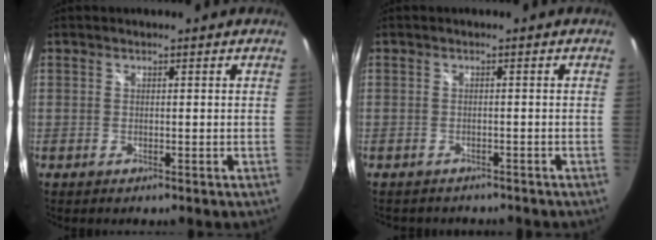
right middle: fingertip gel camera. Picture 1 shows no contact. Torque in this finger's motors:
{"motor_torque": [0.66, -0.83, 0.04, 0.03]}